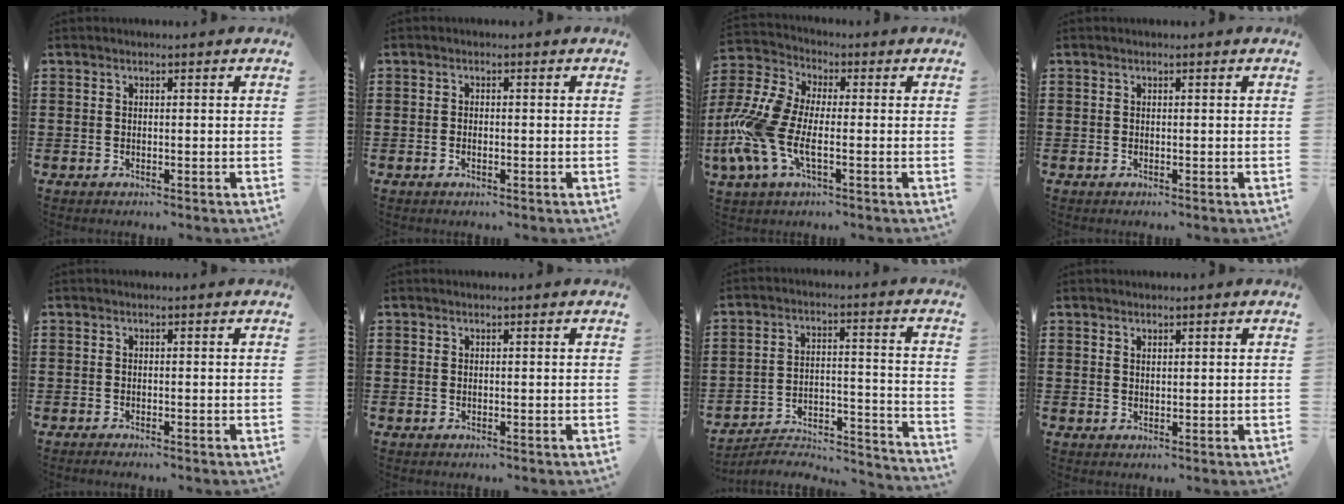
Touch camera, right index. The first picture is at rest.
{"total": 0.7, "force": [-0.3, 0.3, 0.5], "torque": [-0.011, -0.003, -0.005]}
{"total": 10.3, "force": [-2.4, 5.3, 8.5], "torque": [-0.232, -0.016, -0.053]}
{"total": 0.0}
{"total": 0.6, "force": [-0.6, -0.1, 0.0], "torque": [-0.002, -0.003, -0.012]}
{"total": 0.0}
{"total": 4.3, "force": [-4.1, 0.9, 1.0], "torque": [-0.021, -0.002, -0.087]}
{"total": 0.9, "force": [0.8, 0.3, 0.2], "torque": [-0.006, 0.001, 0.015]}